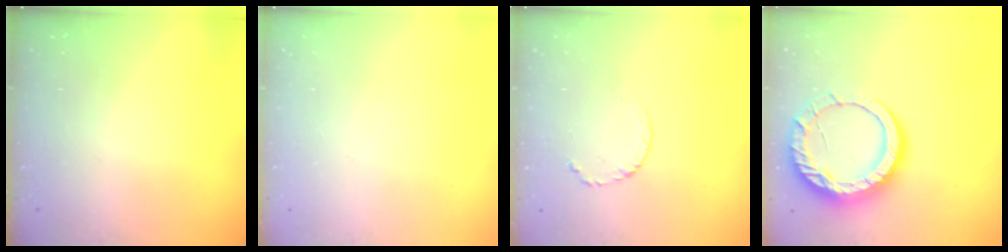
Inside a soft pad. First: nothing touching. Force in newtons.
{"total": 0.0}
{"total": 3.7, "press": 3.7, "slide": 0.5}
{"total": 16.2, "press": 16.1, "slide": 1.2}